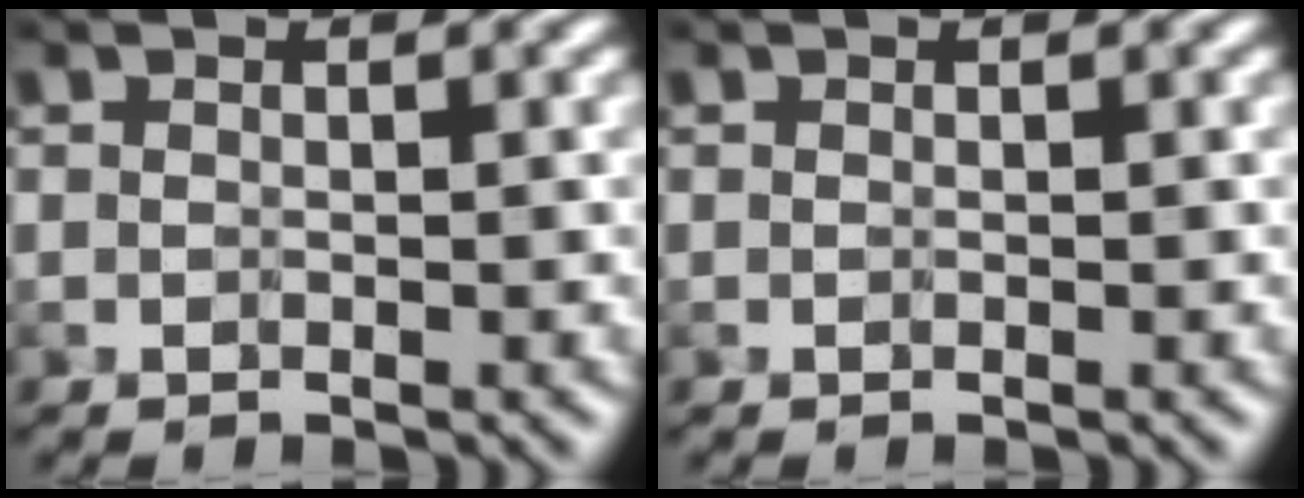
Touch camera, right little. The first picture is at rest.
{"total": 0.0}